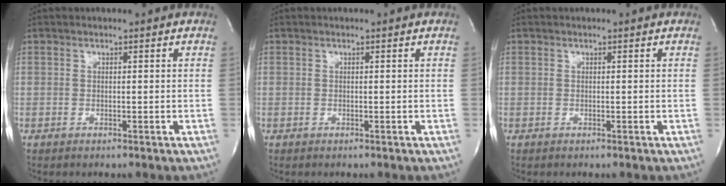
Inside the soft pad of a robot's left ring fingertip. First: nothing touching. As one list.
[{"total": 0.0}, {"total": 0.0}]